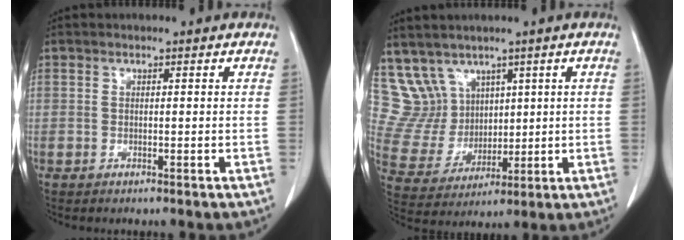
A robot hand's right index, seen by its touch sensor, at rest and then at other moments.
{"total": 9.2, "force": [5.9, 7.0, 0.8], "torque": [-0.036, 0.040, 0.136]}